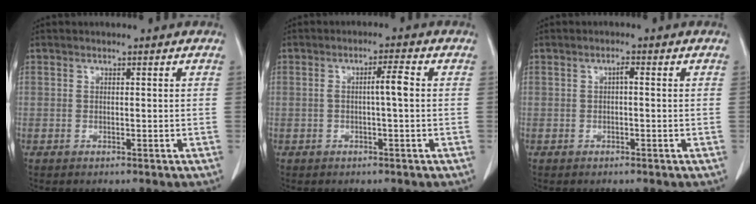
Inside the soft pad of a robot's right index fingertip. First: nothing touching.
{"total": 3.1, "force": [0.0, 0.1, 3.1], "torque": [-0.054, 0.005, -0.001]}
{"total": 1.0, "force": [0.0, 0.2, 1.0], "torque": [-0.016, 0.003, 0.000]}